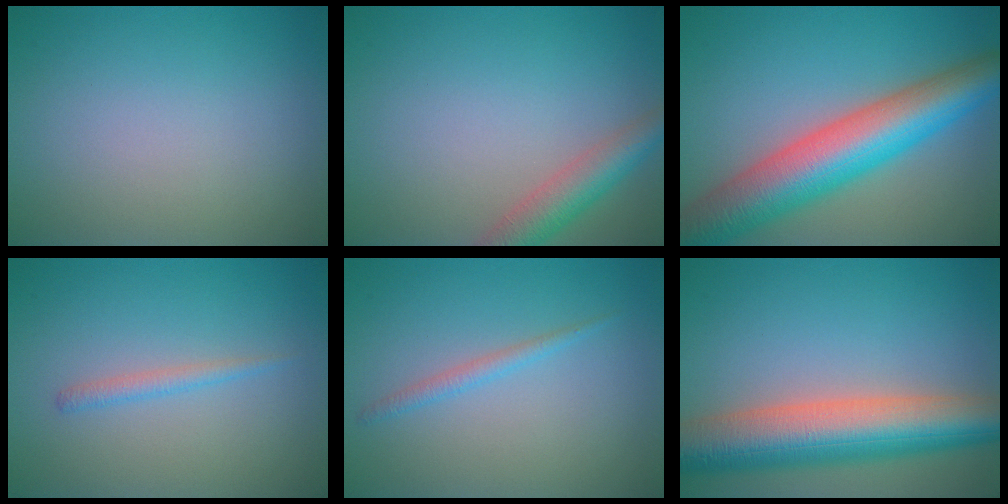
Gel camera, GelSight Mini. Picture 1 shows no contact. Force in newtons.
{"total": 3.8, "press": 3.8, "slide": 0.2}
{"total": 10.6, "press": 10.6, "slide": 0.2}
{"total": 1.2, "press": 1.2, "slide": 0.0}
{"total": 1.2, "press": 1.2, "slide": 0.0}
{"total": 10.2, "press": 10.2, "slide": 0.6}